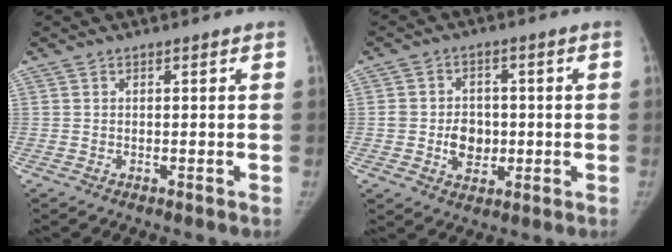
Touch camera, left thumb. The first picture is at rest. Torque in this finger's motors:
{"motor_torque": [-0.04, 0.05, 0.52, 0.35, 0.01]}